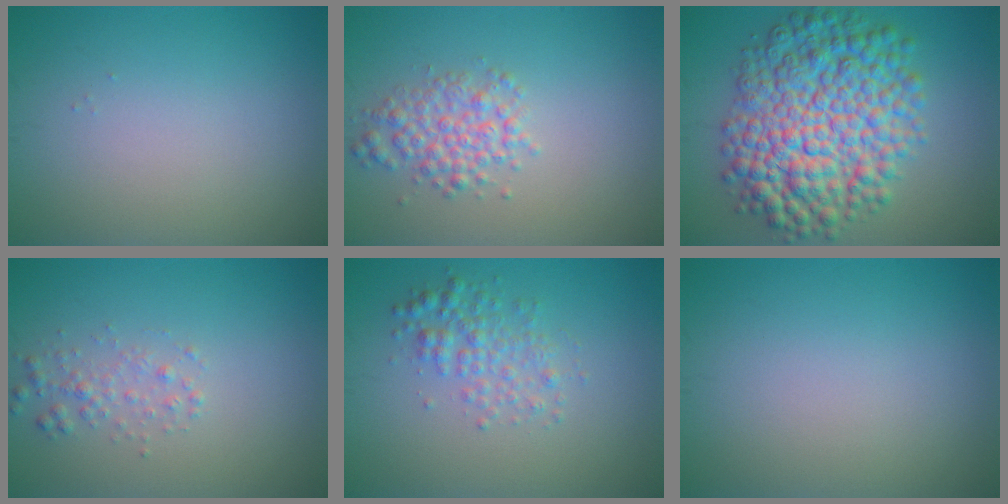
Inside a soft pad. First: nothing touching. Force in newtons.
{"total": 3.0, "press": 3.0, "slide": 0.1}
{"total": 11.3, "press": 11.3, "slide": 0.1}
{"total": 1.6, "press": 1.6, "slide": 0.0}
{"total": 2.6, "press": 2.6, "slide": 0.1}
{"total": 0.0}